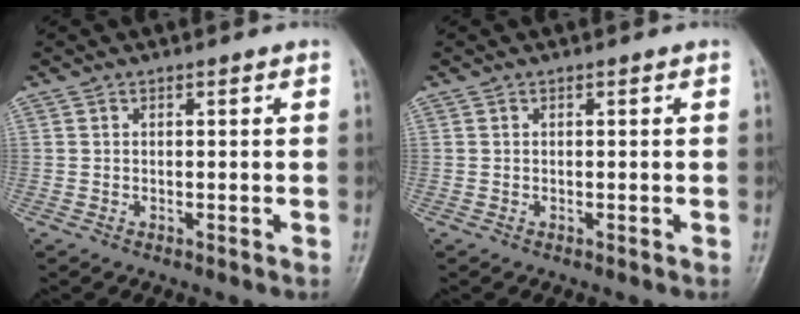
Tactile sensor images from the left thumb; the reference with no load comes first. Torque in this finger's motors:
{"motor_torque": [0.01, 0.01, -0.15, 0.02, 0.00]}